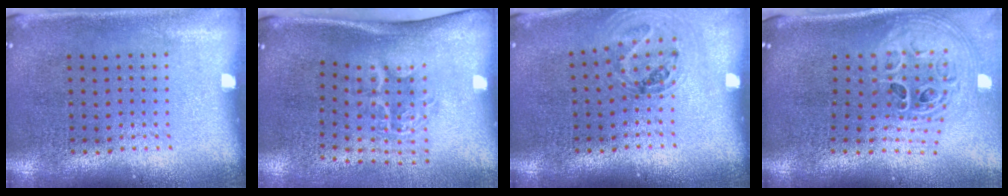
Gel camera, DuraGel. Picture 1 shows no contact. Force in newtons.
{"total": 2.0, "press": 1.3, "slide": 1.5}
{"total": 1.0, "press": 0.9, "slide": 0.2}
{"total": 2.8, "press": 2.0, "slide": 2.0}